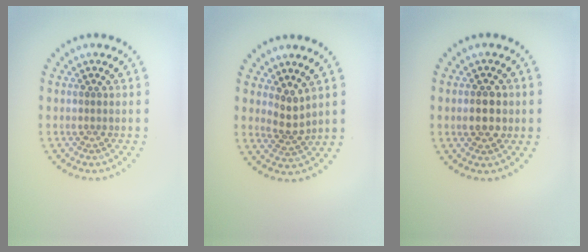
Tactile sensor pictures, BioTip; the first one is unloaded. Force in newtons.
{"total": 2.1, "press": 1.5, "slide": 1.5}
{"total": 2.8, "press": 2.8, "slide": 0.1}